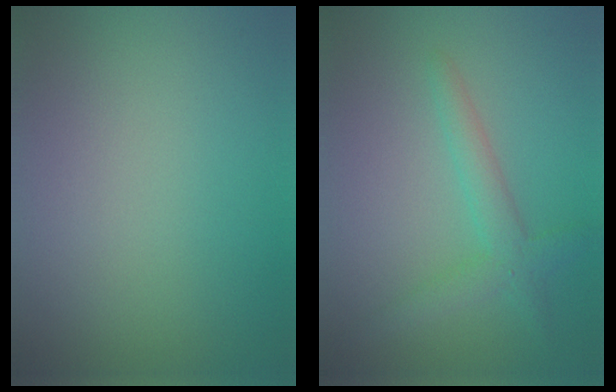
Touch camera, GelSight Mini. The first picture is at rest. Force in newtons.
{"total": 2.7, "press": 2.7, "slide": 0.0}